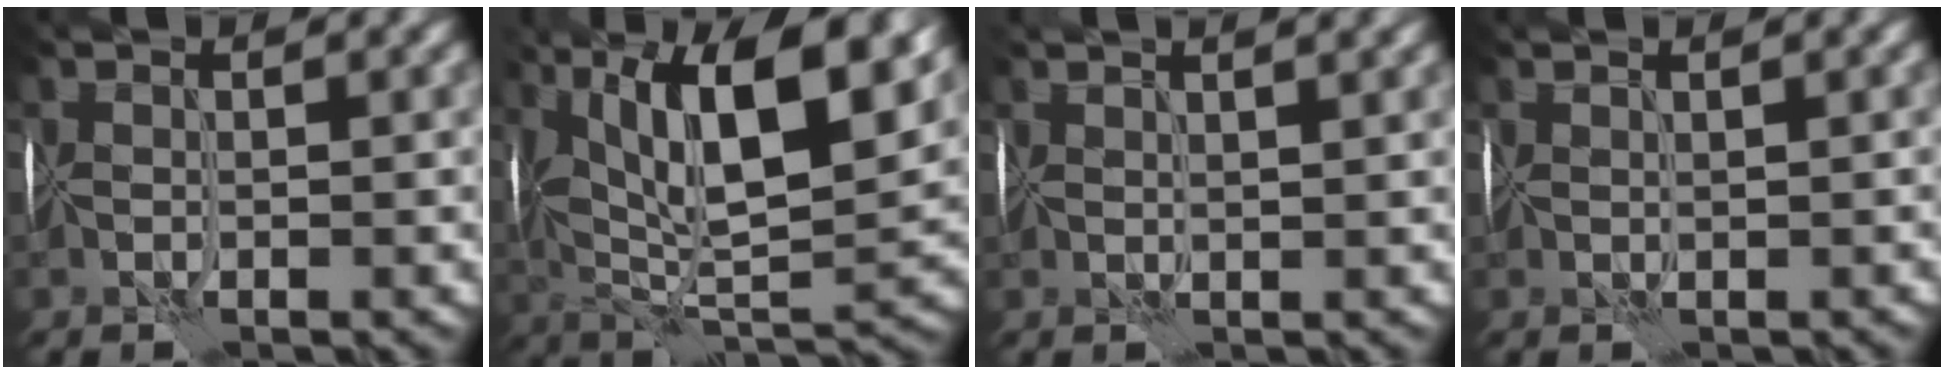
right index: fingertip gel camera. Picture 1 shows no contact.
{"total": 13.2, "force": [6.4, 4.6, 10.6], "torque": [-0.173, 0.021, 0.110]}
{"total": 4.5, "force": [3.1, 1.5, 2.8], "torque": [-0.028, 0.029, 0.037]}
{"total": 1.0, "force": [0.9, -0.3, -0.2], "torque": [0.010, 0.006, 0.018]}